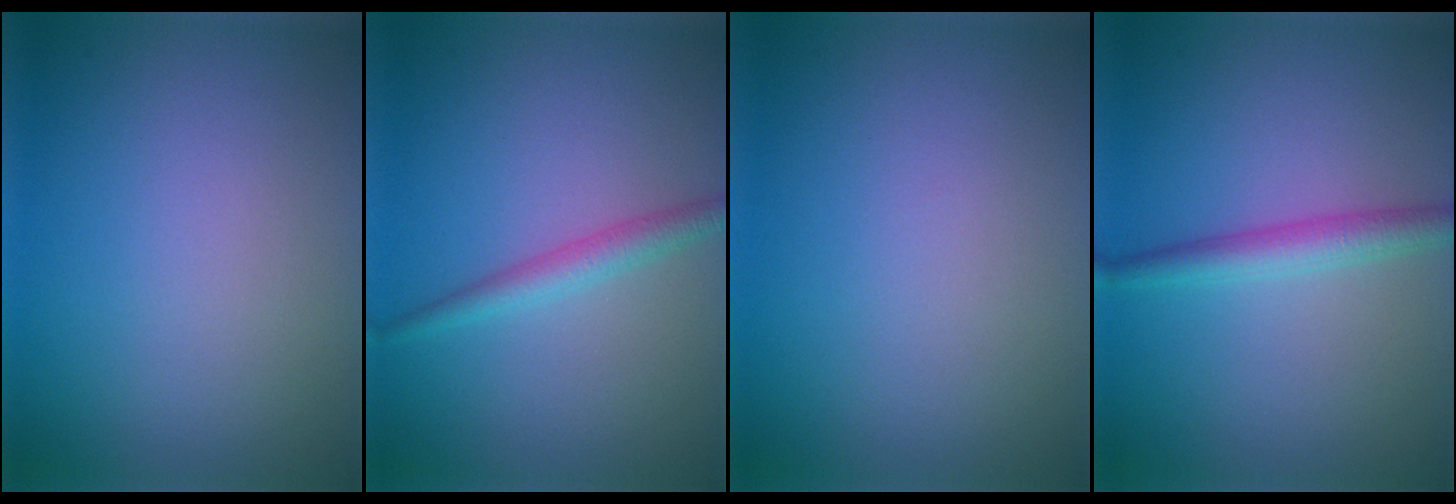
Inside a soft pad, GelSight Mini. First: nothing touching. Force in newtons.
{"total": 2.1, "press": 2.1, "slide": 0.0}
{"total": 0.0}
{"total": 2.7, "press": 2.7, "slide": 0.0}